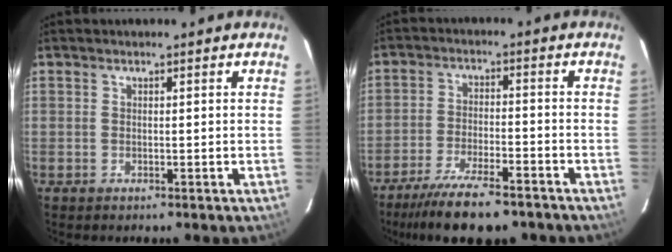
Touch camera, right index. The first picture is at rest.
{"total": 14.1, "force": [-11.3, 3.5, 7.6], "torque": [-0.165, -0.023, -0.184]}